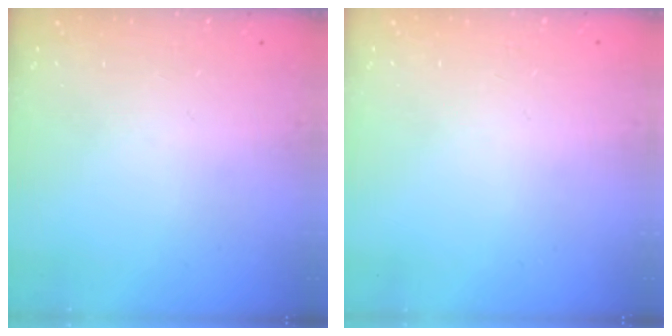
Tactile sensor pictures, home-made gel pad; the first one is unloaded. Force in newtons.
{"total": 2.5, "press": 2.5, "slide": 0.2}